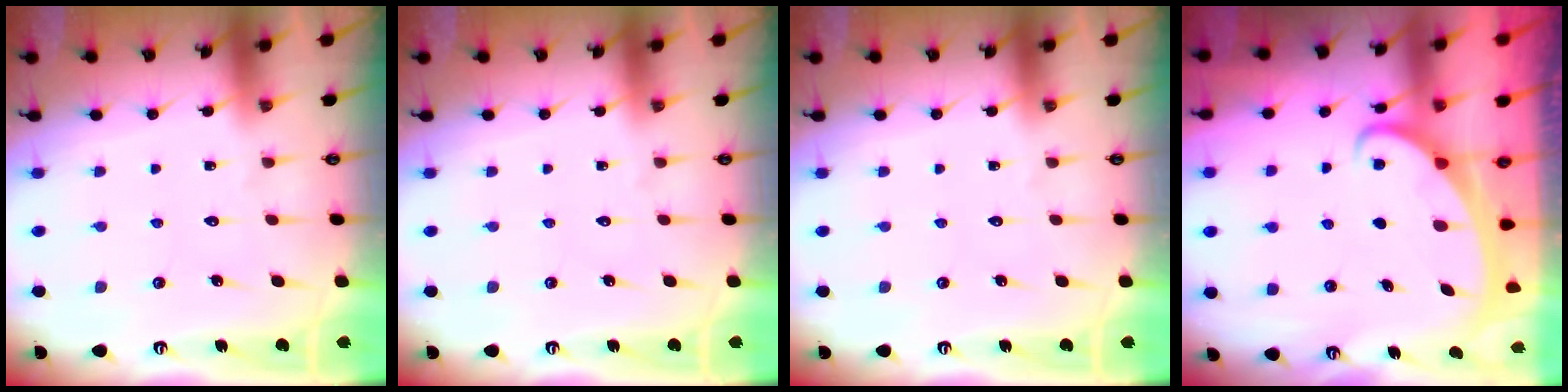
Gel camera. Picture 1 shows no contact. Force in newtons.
{"total": 0.0}
{"total": 0.0}
{"total": 2.2, "press": 2.1, "slide": 0.3}